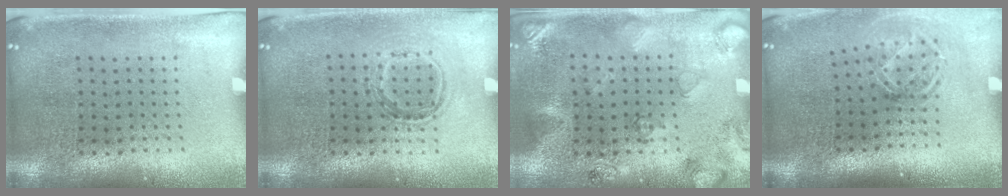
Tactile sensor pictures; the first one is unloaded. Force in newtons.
{"total": 1.1, "press": 0.9, "slide": 0.6}
{"total": 2.6, "press": 1.7, "slide": 2.0}
{"total": 1.8, "press": 1.3, "slide": 1.3}